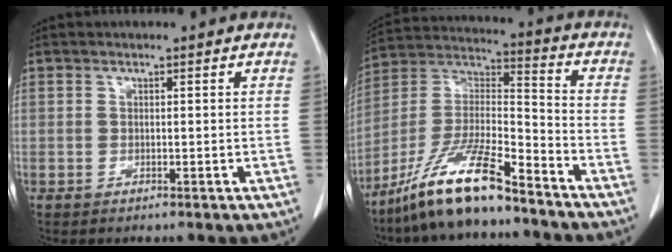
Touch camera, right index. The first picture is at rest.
{"total": 15.0, "force": [-11.2, 2.0, 9.8], "torque": [-0.199, -0.004, -0.206]}